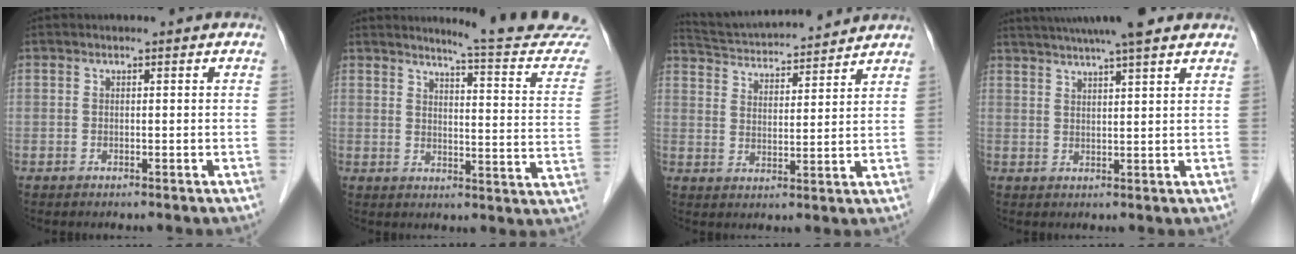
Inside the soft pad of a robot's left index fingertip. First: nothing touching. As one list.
[{"total": 15.4, "force": [14.9, -1.1, 4.0], "torque": [-0.053, -0.102, 0.163]}, {"total": 14.5, "force": [13.8, 1.4, 4.4], "torque": [-0.084, 0.025, 0.218]}, {"total": 13.9, "force": [11.8, 0.6, 7.3], "torque": [-0.124, 0.033, 0.163]}]